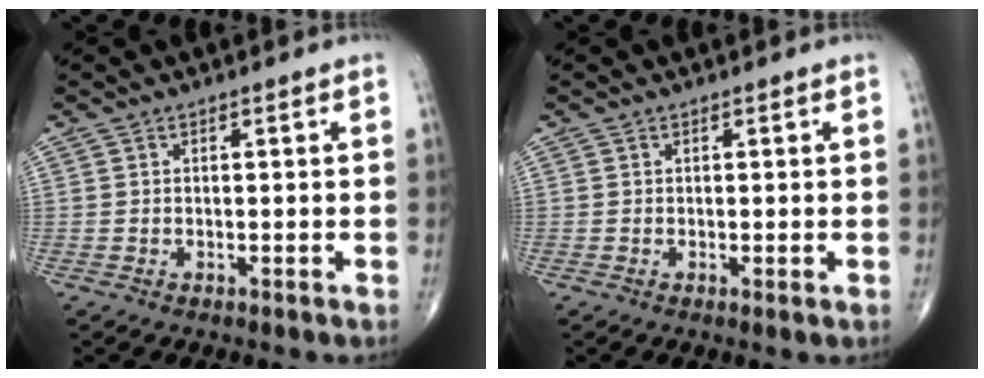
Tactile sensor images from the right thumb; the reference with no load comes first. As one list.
[{"total": 0.5, "force": [0.1, 0.1, 0.5], "torque": [-0.012, -0.004, 0.000]}]